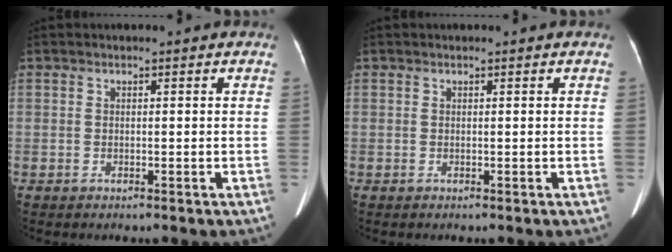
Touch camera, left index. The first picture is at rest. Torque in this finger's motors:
{"motor_torque": [0.14, 0.03, -0.04, -0.01]}